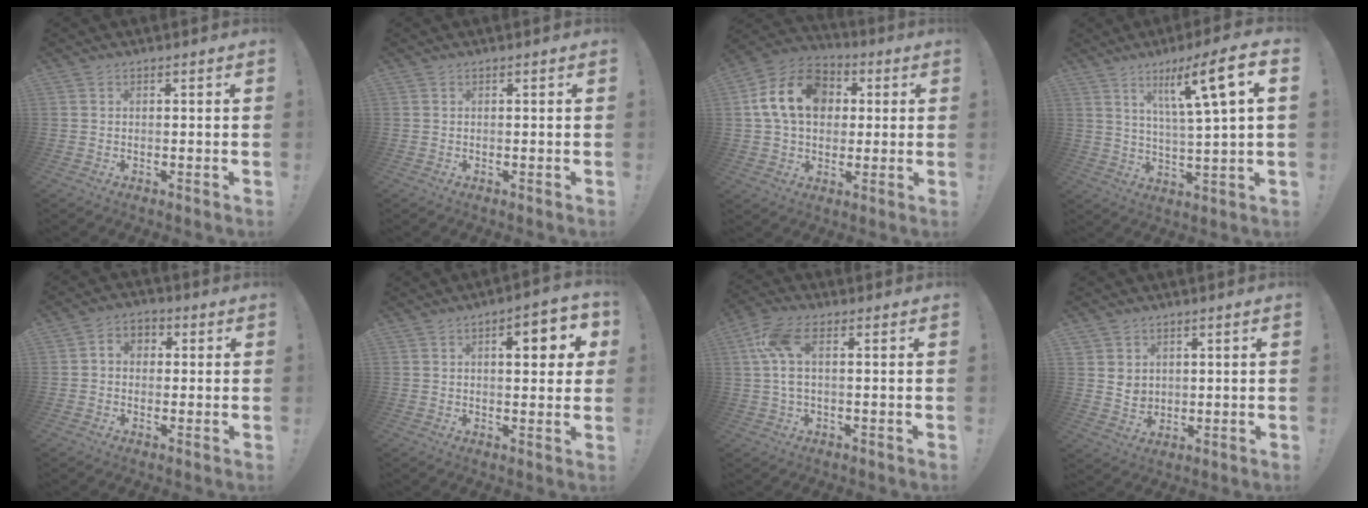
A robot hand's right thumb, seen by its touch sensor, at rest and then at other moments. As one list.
[{"total": 0.0}, {"total": 17.5, "force": [4.1, 13.1, 10.8], "torque": [-0.179, 0.006, 0.080]}, {"total": 13.1, "force": [5.6, 0.4, 11.8], "torque": [-0.188, -0.027, 0.071]}, {"total": 4.4, "force": [0.5, 3.8, 2.3], "torque": [-0.031, 0.005, 0.008]}, {"total": 7.5, "force": [2.2, 2.8, 6.5], "torque": [-0.073, -0.007, 0.026]}, {"total": 8.2, "force": [1.9, 3.4, 7.3], "torque": [-0.153, -0.006, 0.038]}, {"total": 5.0, "force": [2.7, 4.1, 0.9], "torque": [-0.023, -0.014, 0.057]}]